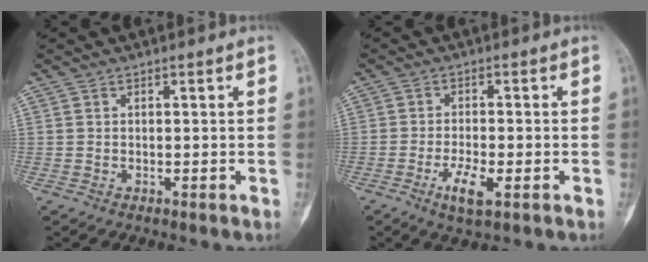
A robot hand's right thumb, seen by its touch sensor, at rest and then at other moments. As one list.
[{"total": 5.2, "force": [-2.2, 1.6, 4.4], "torque": [-0.086, 0.000, -0.035]}]